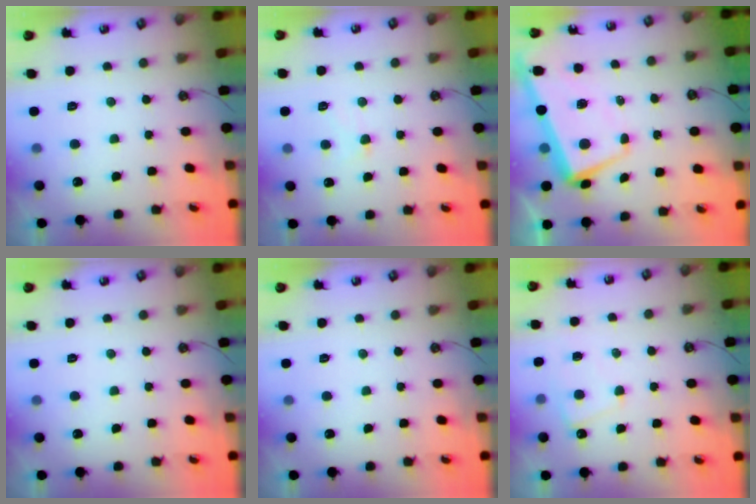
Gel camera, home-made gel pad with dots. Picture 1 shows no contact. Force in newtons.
{"total": 1.9, "press": 1.9, "slide": 0.4}
{"total": 1.7, "press": 0.4, "slide": 1.7}
{"total": 0.0}
{"total": 0.0}
{"total": 1.6, "press": 1.5, "slide": 0.4}